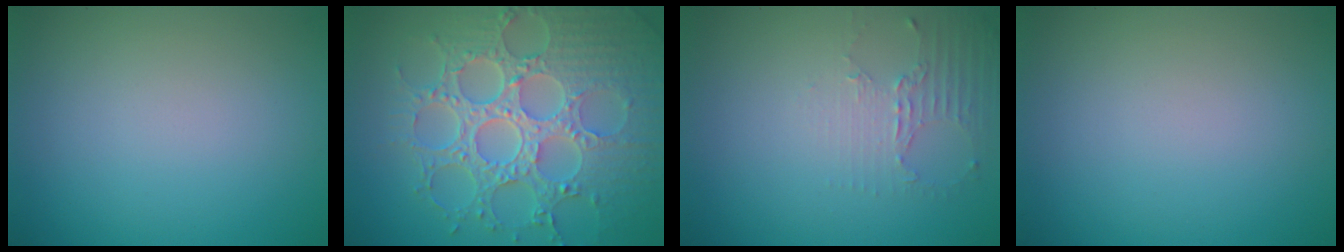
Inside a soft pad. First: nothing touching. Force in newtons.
{"total": 8.8, "press": 6.6, "slide": 5.9}
{"total": 2.0, "press": 1.5, "slide": 1.4}
{"total": 0.0}